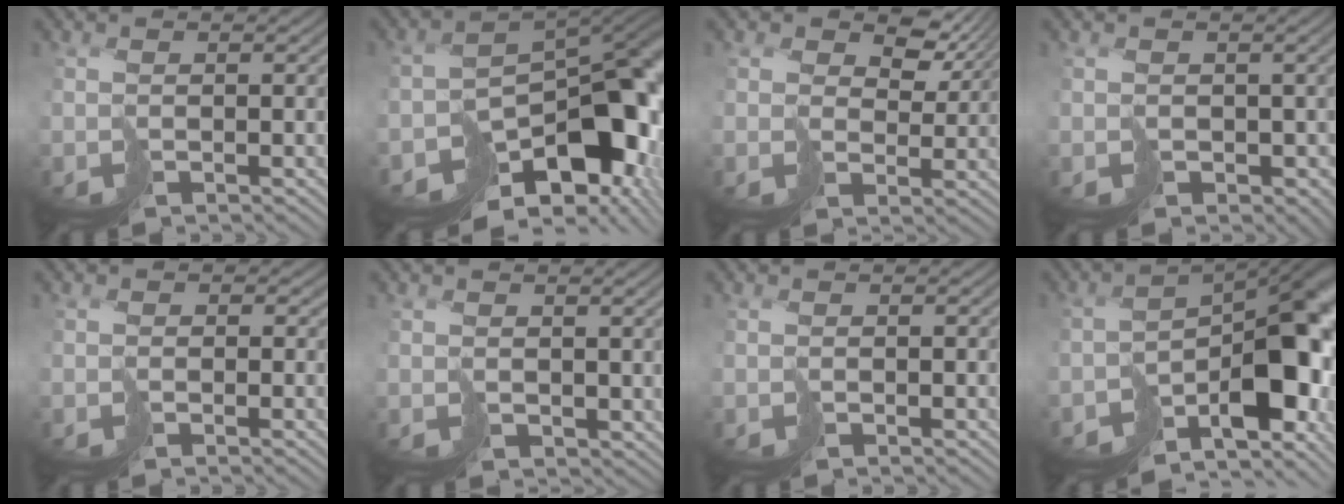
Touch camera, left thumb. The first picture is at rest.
{"total": 14.6, "force": [-6.5, 8.6, 9.9], "torque": [-0.119, -0.044, -0.072]}
{"total": 4.9, "force": [3.5, 3.1, 1.7], "torque": [-0.035, 0.000, 0.064]}
{"total": 3.4, "force": [-0.5, 3.1, 1.1], "torque": [-0.013, -0.007, -0.004]}
{"total": 0.9, "force": [0.0, 0.8, -0.1], "torque": [0.003, 0.001, -0.005]}
{"total": 1.8, "force": [1.1, 1.4, 0.4], "torque": [-0.020, -0.005, 0.026]}
{"total": 0.0}
{"total": 13.1, "force": [-5.9, 6.6, 9.7], "torque": [-0.134, -0.037, -0.077]}